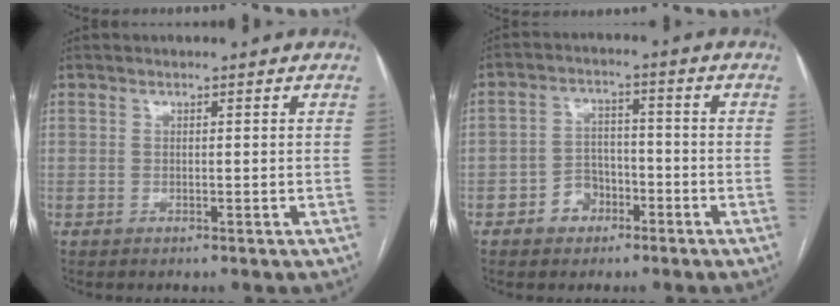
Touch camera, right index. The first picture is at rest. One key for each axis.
{"total": 5.1, "fx": -2.6, "fy": 4.0, "fz": 1.8, "tx": -0.030, "ty": 0.018, "tz": -0.040}